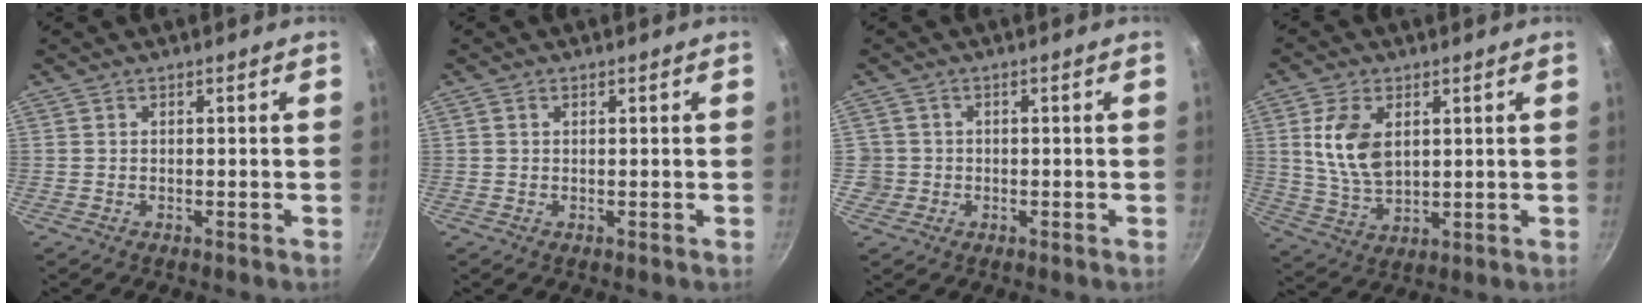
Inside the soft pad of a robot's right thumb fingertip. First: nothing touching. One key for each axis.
{"total": 0.7, "fx": 0.3, "fy": 0.5, "fz": 0.4, "tx": -0.007, "ty": 0.002, "tz": 0.006}
{"total": 3.0, "fx": -0.4, "fy": 2.9, "fz": 0.4, "tx": 0.009, "ty": 0.015, "tz": -0.004}
{"total": 10.3, "fx": 2.7, "fy": 6.3, "fz": 7.7, "tx": -0.142, "ty": -0.019, "tz": 0.058}